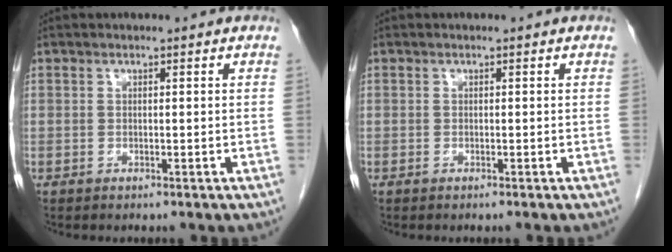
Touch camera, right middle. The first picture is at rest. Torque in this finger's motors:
{"motor_torque": [-0.45, -0.02, 0.02, -0.01]}